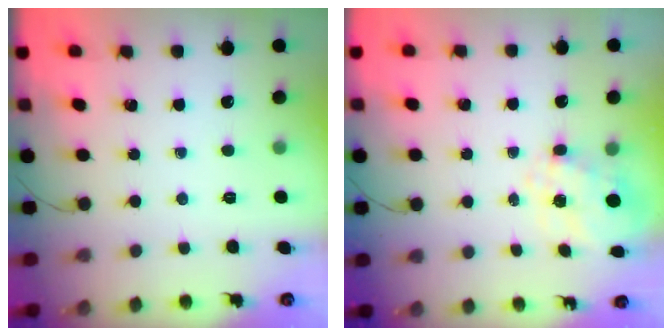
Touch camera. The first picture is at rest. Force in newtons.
{"total": 6.7, "press": 6.7, "slide": 0.6}